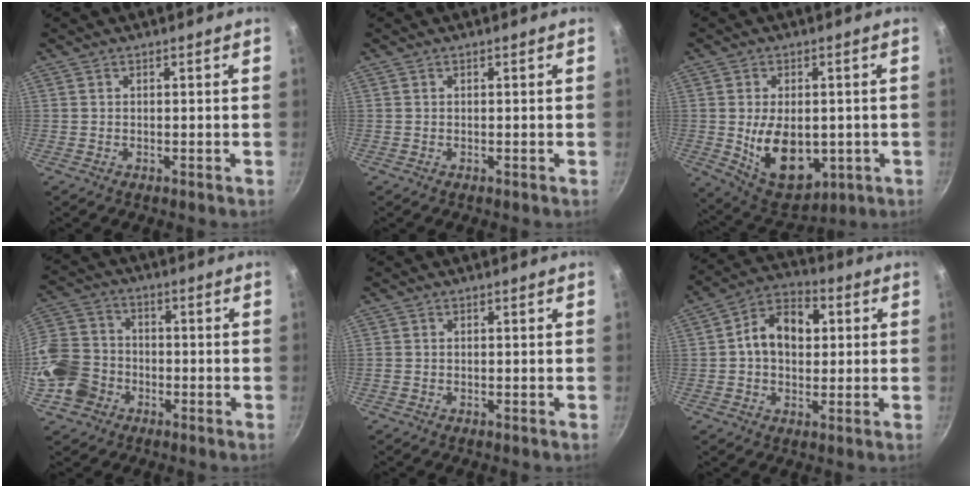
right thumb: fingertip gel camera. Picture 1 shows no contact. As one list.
[{"total": 0.0}, {"total": 14.1, "force": [-1.5, 9.0, 10.7], "torque": [-0.141, -0.016, -0.001]}, {"total": 12.0, "force": [-4.1, 10.0, 5.2], "torque": [-0.085, 0.040, -0.093]}, {"total": 0.7, "force": [-0.3, 0.6, 0.3], "torque": [-0.005, 0.001, -0.007]}, {"total": 11.3, "force": [1.5, 8.2, 7.7], "torque": [-0.092, 0.019, 0.008]}]